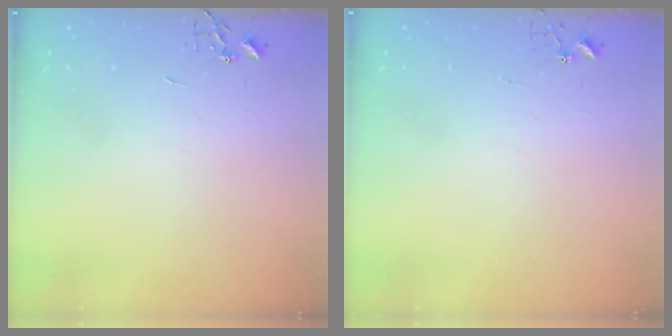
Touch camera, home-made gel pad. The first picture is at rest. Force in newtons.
{"total": 3.6, "press": 3.6, "slide": 0.3}